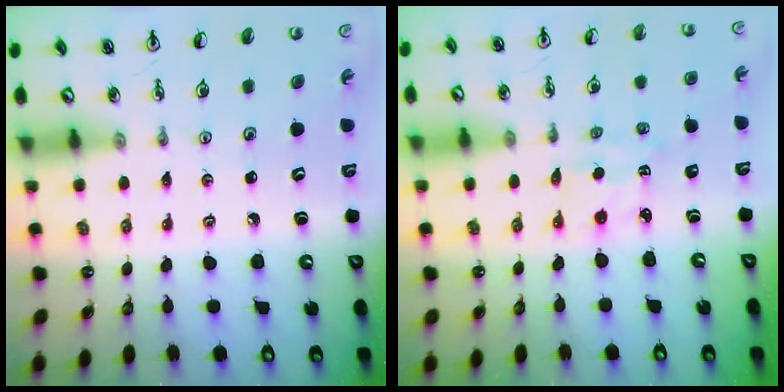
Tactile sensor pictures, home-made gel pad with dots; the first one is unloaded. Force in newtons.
{"total": 1.6, "press": 1.4, "slide": 0.7}